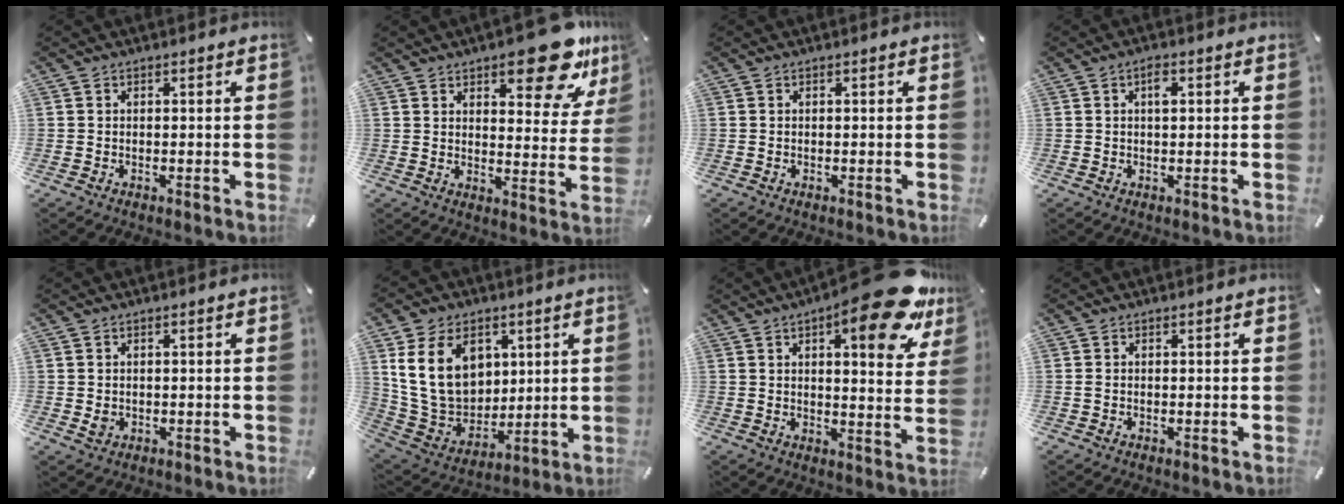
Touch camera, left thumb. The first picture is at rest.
{"total": 15.7, "force": [11.0, 6.0, 9.4], "torque": [-0.108, -0.074, 0.180]}
{"total": 0.0}
{"total": 2.6, "force": [0.8, 1.1, 2.2], "torque": [-0.039, 0.004, 0.009]}
{"total": 1.8, "force": [0.1, 1.7, 0.8], "torque": [-0.006, -0.001, 0.001]}
{"total": 17.2, "force": [5.7, 13.1, 9.6], "torque": [-0.185, -0.017, 0.111]}
{"total": 19.5, "force": [11.2, 5.9, 14.8], "torque": [-0.196, -0.073, 0.173]}
{"total": 0.5, "force": [0.1, 0.5, 0.2], "torque": [-0.003, 0.003, 0.000]}